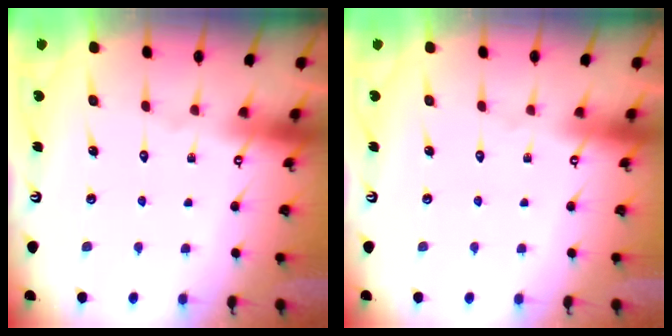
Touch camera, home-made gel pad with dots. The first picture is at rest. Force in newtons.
{"total": 0.0}